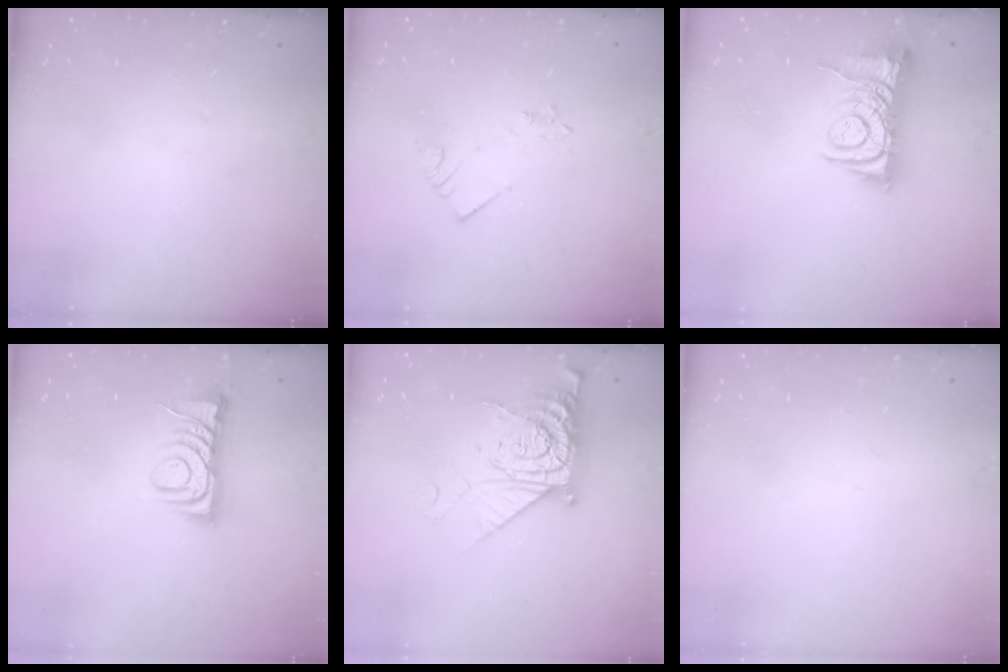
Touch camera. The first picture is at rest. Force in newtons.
{"total": 2.7, "press": 2.7, "slide": 0.3}
{"total": 8.8, "press": 8.8, "slide": 0.6}
{"total": 7.4, "press": 7.4, "slide": 0.1}
{"total": 11.7, "press": 11.6, "slide": 1.4}
{"total": 0.7, "press": 0.6, "slide": 0.1}